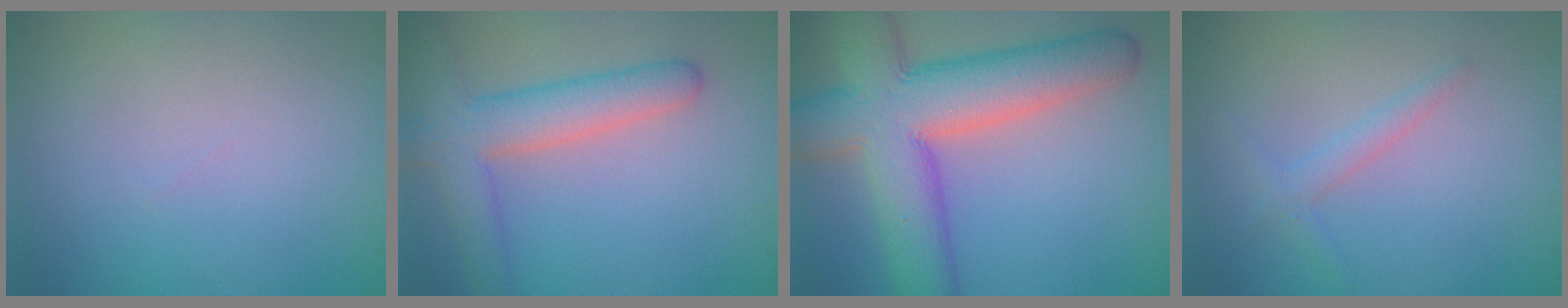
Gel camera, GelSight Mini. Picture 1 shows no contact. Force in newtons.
{"total": 5.4, "press": 5.4, "slide": 0.3}
{"total": 11.1, "press": 11.1, "slide": 0.5}
{"total": 1.5, "press": 1.5, "slide": 0.1}